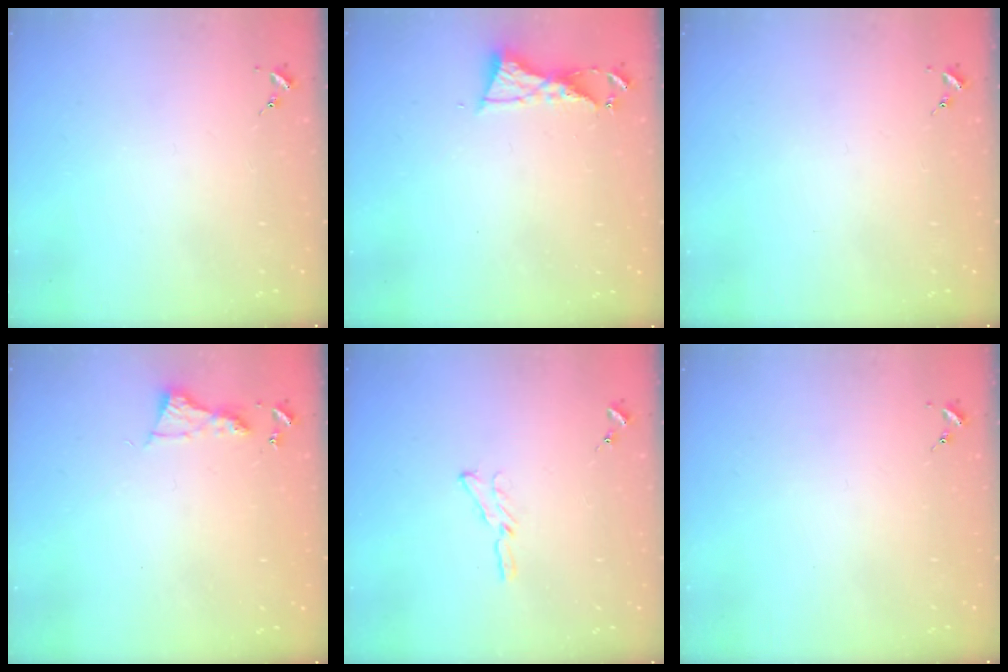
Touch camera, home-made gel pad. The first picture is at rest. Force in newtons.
{"total": 6.6, "press": 6.6, "slide": 0.6}
{"total": 0.0}
{"total": 6.4, "press": 6.3, "slide": 0.7}
{"total": 4.4, "press": 4.4, "slide": 0.5}
{"total": 0.0}